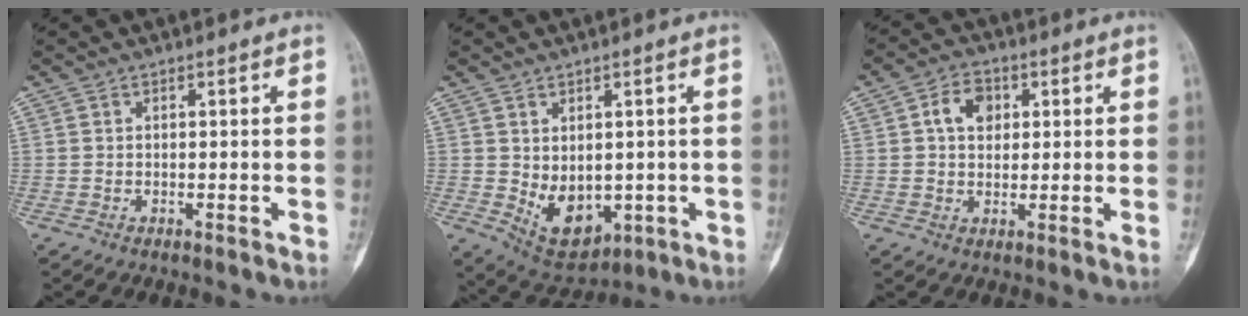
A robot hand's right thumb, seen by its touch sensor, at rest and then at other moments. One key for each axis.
{"total": 9.2, "fx": -1.0, "fy": 6.2, "fz": 6.7, "tx": -0.077, "ty": -0.009, "tz": 0.015}
{"total": 5.4, "fx": 1.8, "fy": 4.7, "fz": 2.1, "tx": -0.019, "ty": 0.010, "tz": 0.025}